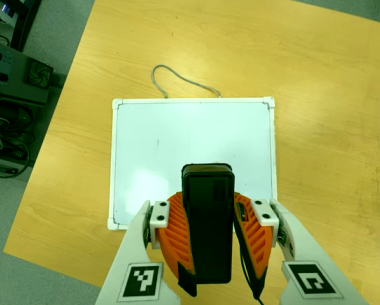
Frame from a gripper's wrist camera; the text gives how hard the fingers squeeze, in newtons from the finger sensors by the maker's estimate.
{"total": 9.5, "left": 7.5, "right": 11.5}